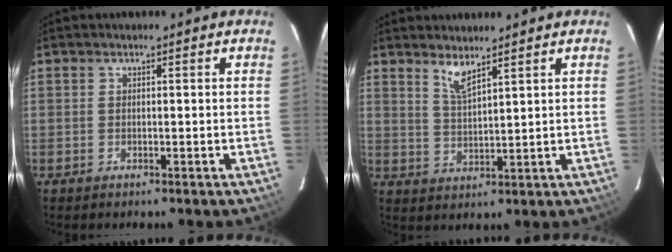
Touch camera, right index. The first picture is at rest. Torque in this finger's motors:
{"motor_torque": [-0.10, 0.06, 0.01, 0.04]}